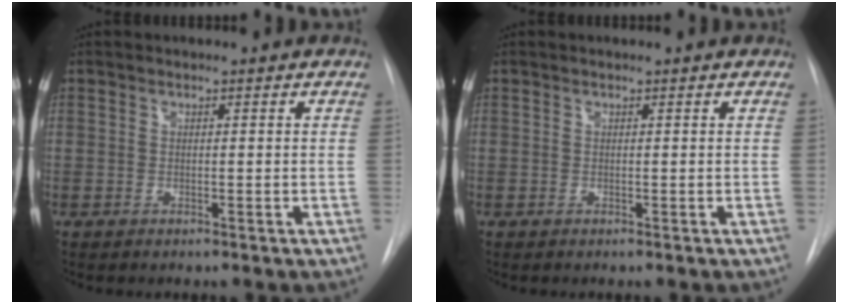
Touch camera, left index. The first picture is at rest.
{"total": 0.0}